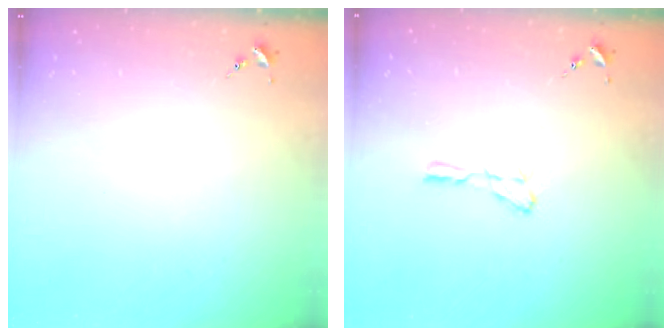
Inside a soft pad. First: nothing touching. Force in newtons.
{"total": 4.8, "press": 4.7, "slide": 0.3}